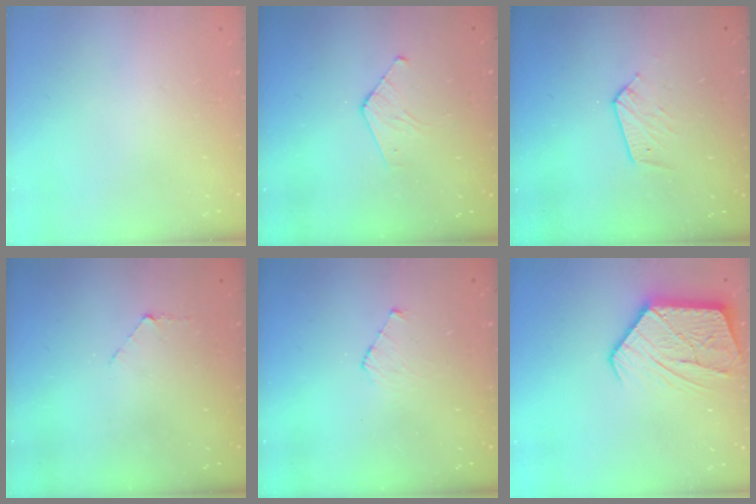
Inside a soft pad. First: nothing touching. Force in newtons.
{"total": 4.9, "press": 4.9, "slide": 0.4}
{"total": 5.1, "press": 5.0, "slide": 0.5}
{"total": 3.5, "press": 3.5, "slide": 0.3}
{"total": 3.9, "press": 3.9, "slide": 0.4}
{"total": 13.9, "press": 13.8, "slide": 1.1}